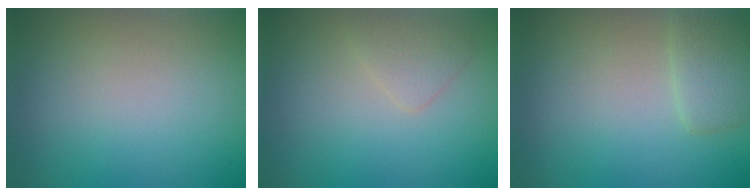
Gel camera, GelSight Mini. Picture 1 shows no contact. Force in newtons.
{"total": 1.5, "press": 1.5, "slide": 0.1}
{"total": 2.1, "press": 2.1, "slide": 0.1}